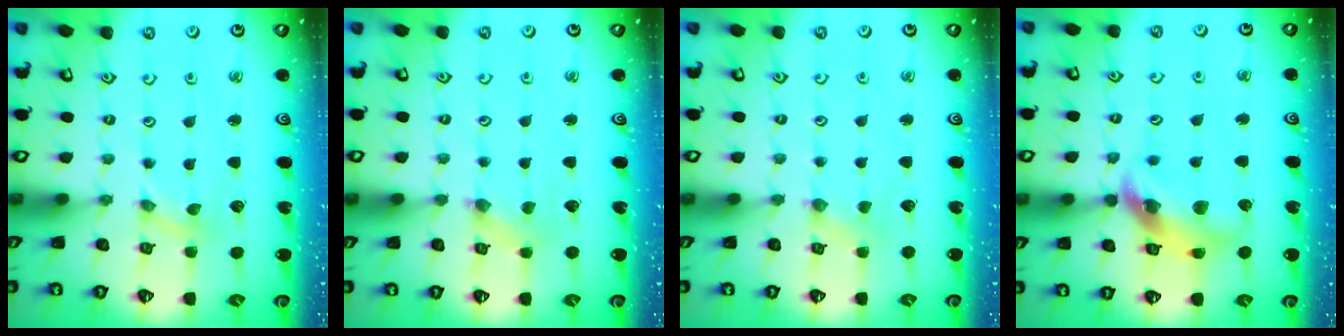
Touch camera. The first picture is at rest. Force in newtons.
{"total": 0.0}
{"total": 0.0}
{"total": 14.3, "press": 14.2, "slide": 1.6}